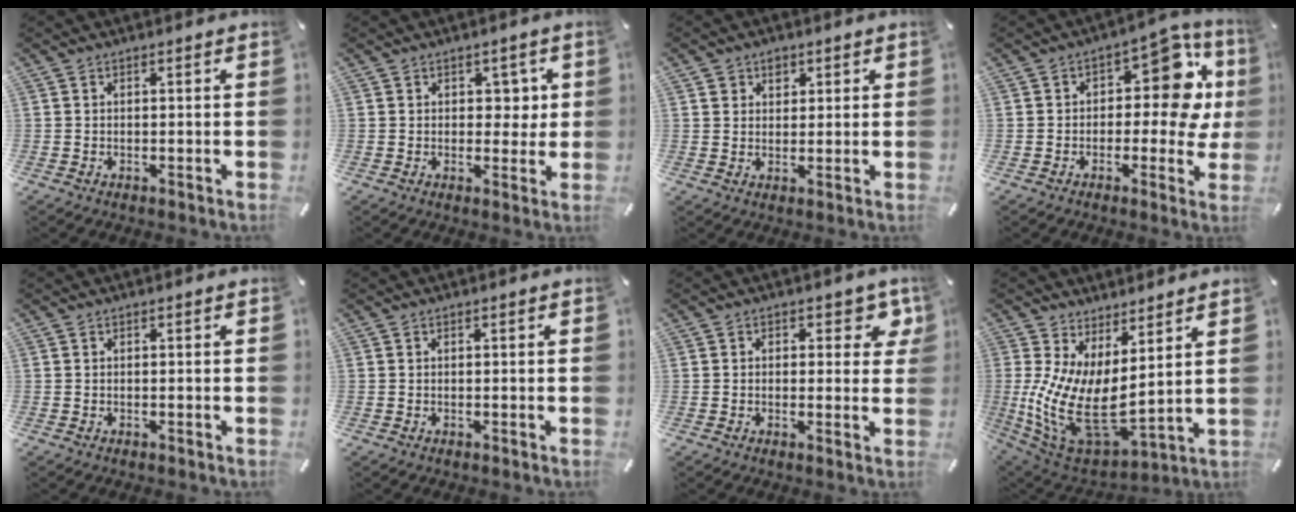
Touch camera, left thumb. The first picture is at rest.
{"total": 4.2, "force": [1.3, 3.3, 2.1], "torque": [-0.009, -0.008, 0.014]}
{"total": 3.3, "force": [1.6, 2.9, 0.5], "torque": [0.006, -0.004, 0.024]}
{"total": 12.6, "force": [2.8, 7.1, 10.1], "torque": [-0.117, -0.023, 0.044]}
{"total": 0.0}
{"total": 0.0}
{"total": 5.2, "force": [2.2, 3.3, 3.4], "torque": [-0.017, -0.009, 0.029]}
{"total": 13.5, "force": [0.7, 7.0, 11.6], "torque": [-0.252, -0.046, 0.022]}